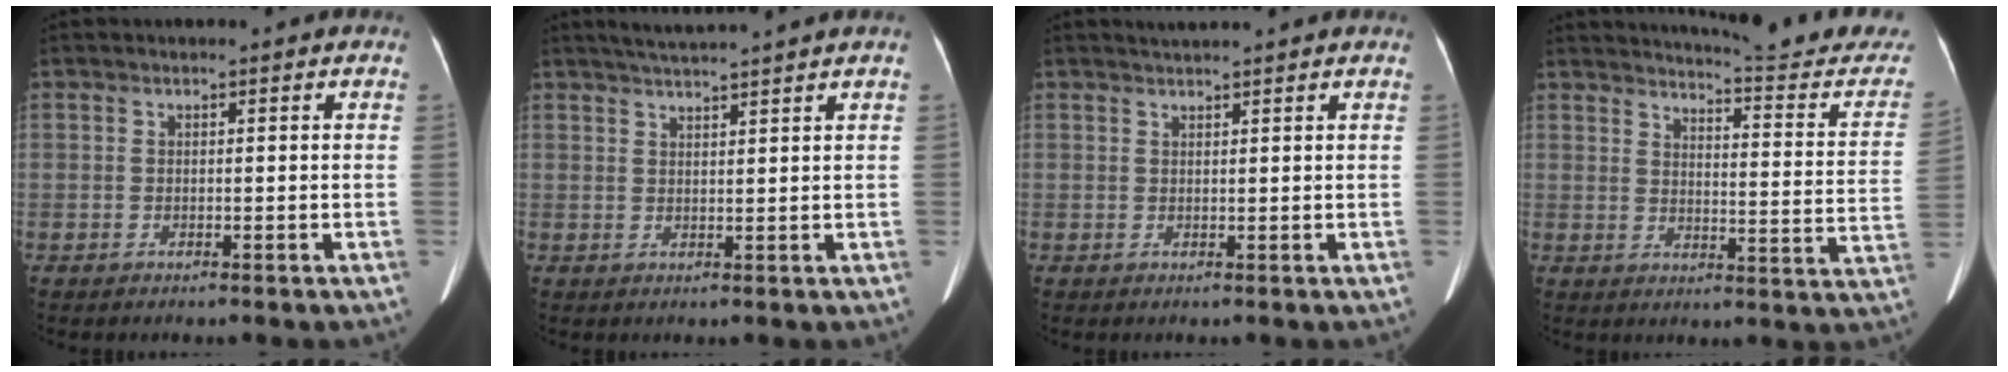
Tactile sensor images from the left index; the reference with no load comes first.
{"total": 5.6, "force": [4.9, -1.2, 2.4], "torque": [-0.038, 0.018, 0.078]}
{"total": 2.6, "force": [2.4, -0.4, 0.8], "torque": [-0.011, 0.018, 0.039]}
{"total": 19.0, "force": [18.3, 0.8, 5.0], "torque": [-0.061, -0.103, 0.205]}